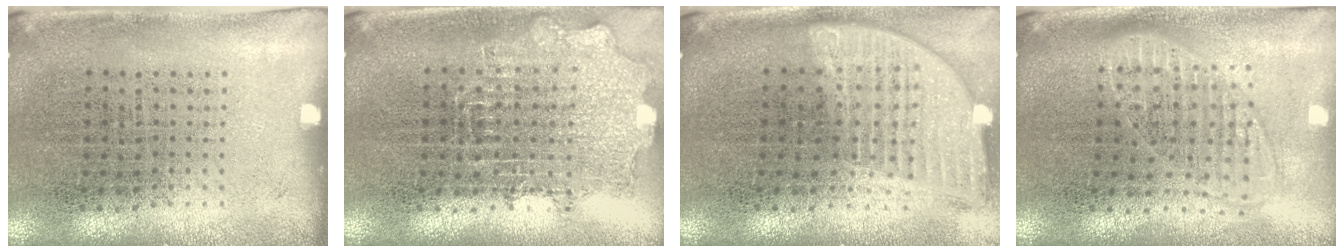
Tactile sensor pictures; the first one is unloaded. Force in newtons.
{"total": 1.3, "press": 1.1, "slide": 0.6}
{"total": 1.8, "press": 1.5, "slide": 1.0}
{"total": 1.8, "press": 1.5, "slide": 1.0}